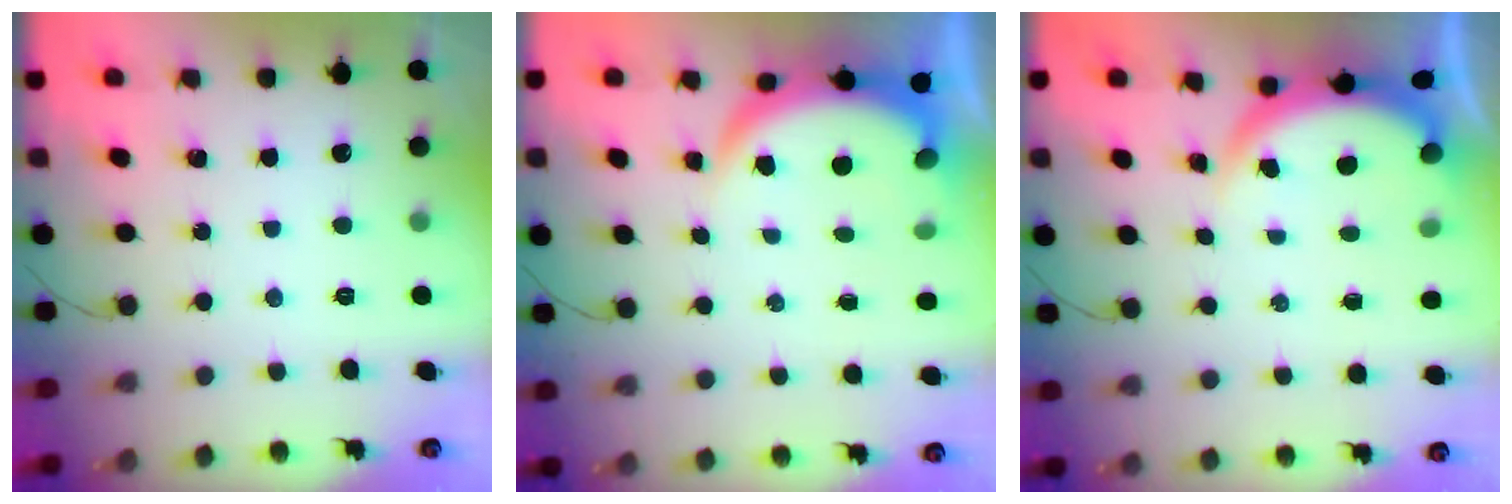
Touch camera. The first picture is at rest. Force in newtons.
{"total": 6.3, "press": 6.3, "slide": 0.4}
{"total": 3.9, "press": 3.9, "slide": 0.2}